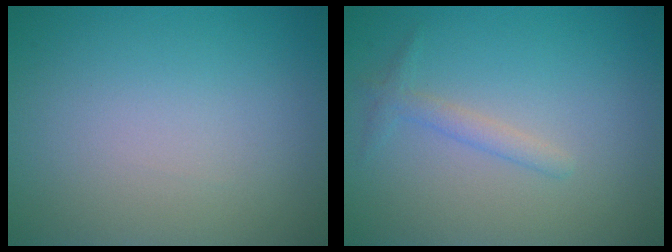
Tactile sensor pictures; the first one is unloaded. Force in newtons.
{"total": 1.4, "press": 1.4, "slide": 0.1}